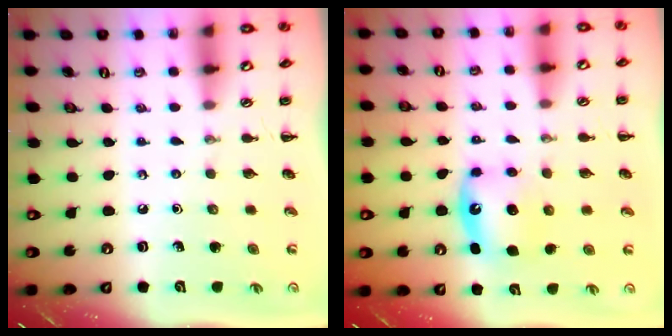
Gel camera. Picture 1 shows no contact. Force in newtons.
{"total": 5.6, "press": 5.6, "slide": 0.9}